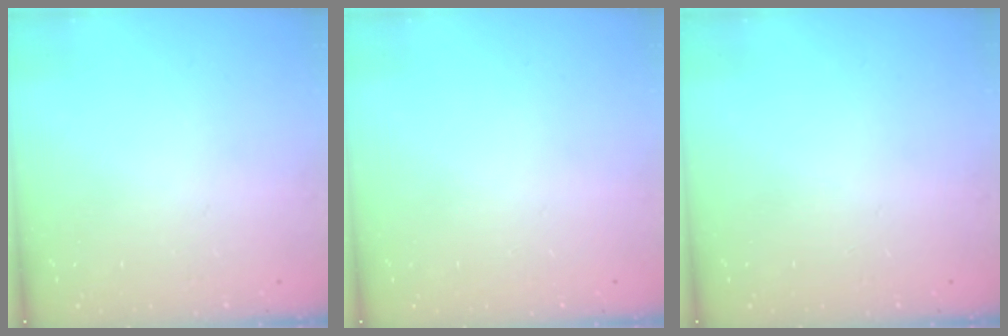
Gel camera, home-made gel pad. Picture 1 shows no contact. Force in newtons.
{"total": 0.0}
{"total": 0.0}